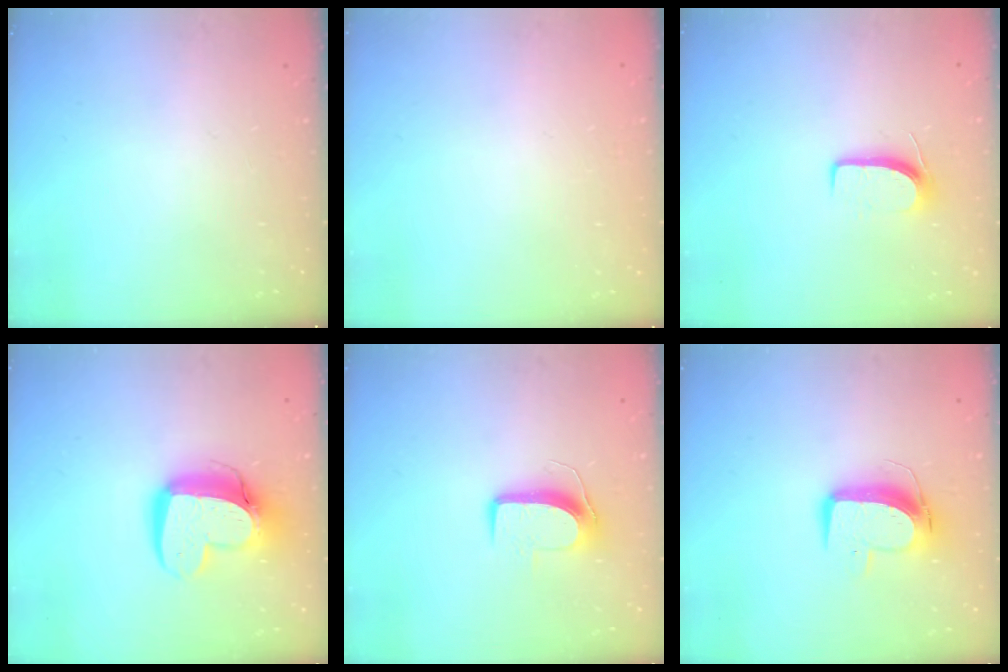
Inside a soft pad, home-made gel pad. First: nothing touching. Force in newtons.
{"total": 0.0}
{"total": 7.0, "press": 7.0, "slide": 0.6}
{"total": 15.5, "press": 15.5, "slide": 1.2}
{"total": 9.4, "press": 9.4, "slide": 0.3}
{"total": 11.1, "press": 11.0, "slide": 1.2}